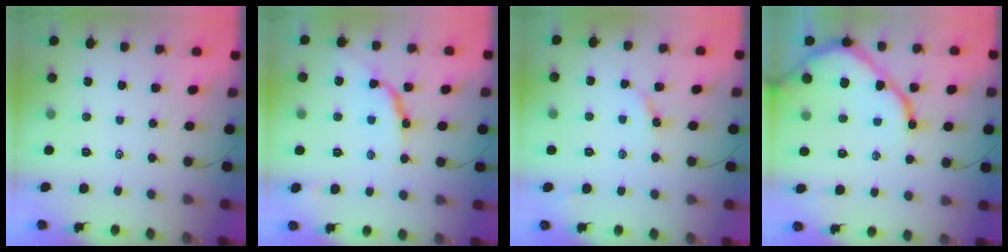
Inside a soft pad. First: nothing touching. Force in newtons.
{"total": 9.3, "press": 9.3, "slide": 0.9}
{"total": 3.7, "press": 3.7, "slide": 0.1}
{"total": 12.2, "press": 12.1, "slide": 1.3}